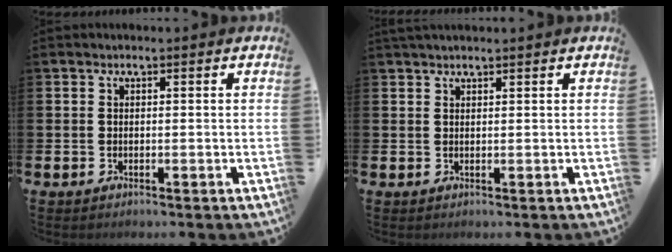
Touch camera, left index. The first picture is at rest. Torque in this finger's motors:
{"motor_torque": [0.68, -1.22, 0.53, 0.11]}